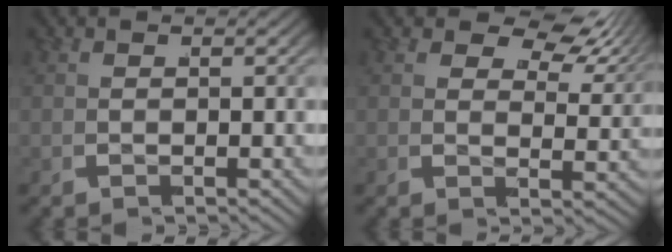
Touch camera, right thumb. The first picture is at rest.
{"total": 5.2, "force": [3.7, 2.2, 2.8], "torque": [-0.028, 0.008, 0.049]}